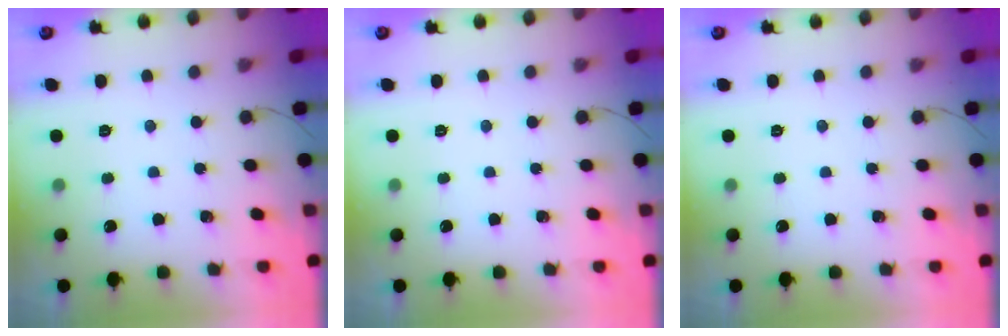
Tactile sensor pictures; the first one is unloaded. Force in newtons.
{"total": 0.0}
{"total": 0.0}